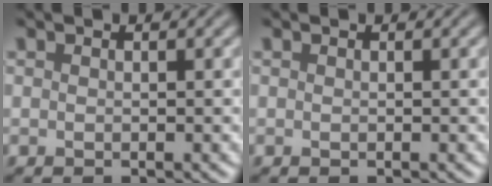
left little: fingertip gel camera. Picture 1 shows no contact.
{"total": 0.0}